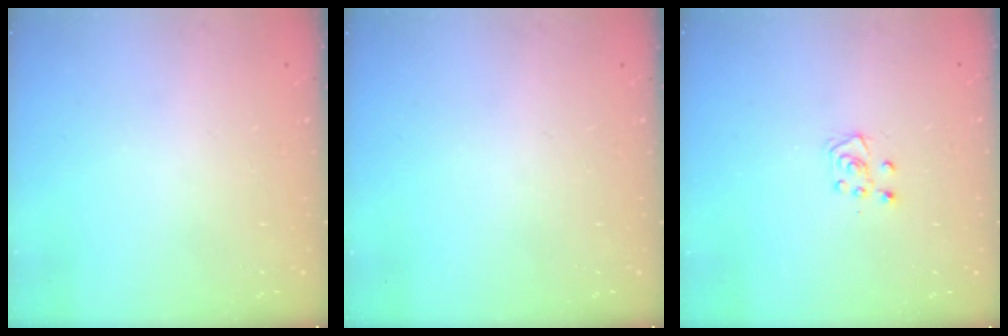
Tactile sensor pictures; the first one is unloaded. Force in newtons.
{"total": 0.0}
{"total": 4.8, "press": 4.8, "slide": 0.5}